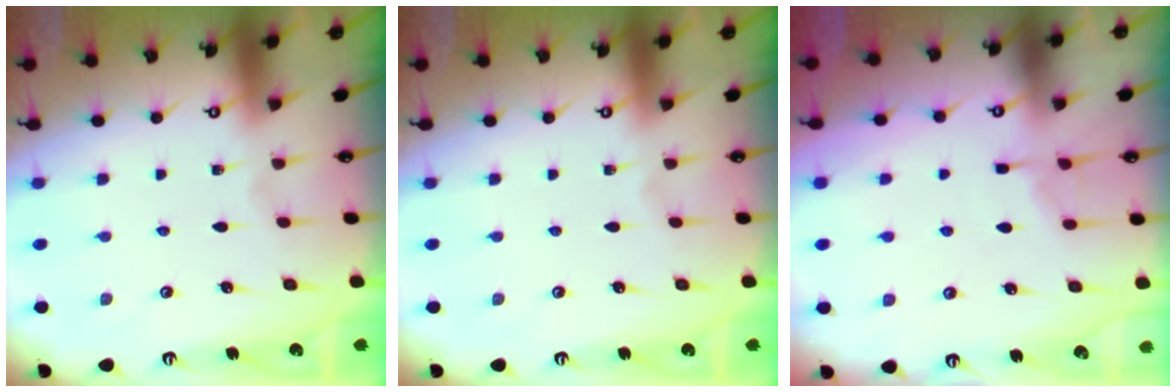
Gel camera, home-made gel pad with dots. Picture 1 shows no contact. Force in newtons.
{"total": 0.0}
{"total": 4.4, "press": 4.4, "slide": 0.4}